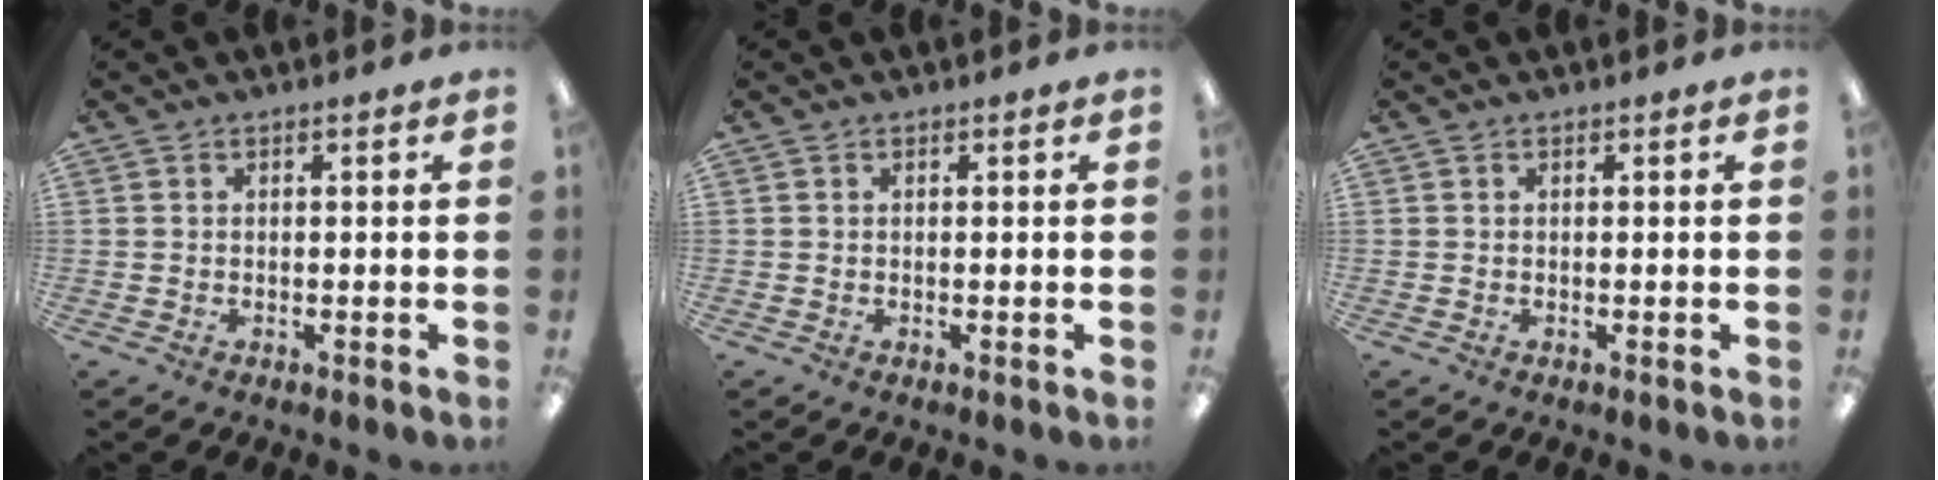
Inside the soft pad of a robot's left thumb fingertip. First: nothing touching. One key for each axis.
{"total": 0.0}
{"total": 0.0}